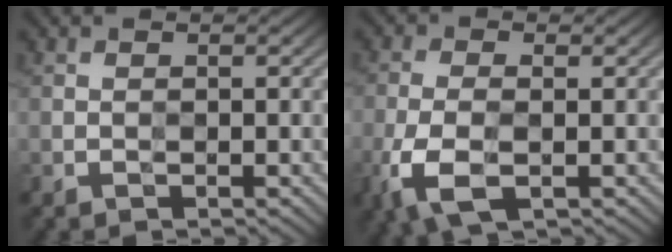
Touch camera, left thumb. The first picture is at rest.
{"total": 6.4, "force": [-2.4, 3.0, 5.0], "torque": [-0.128, -0.008, -0.051]}